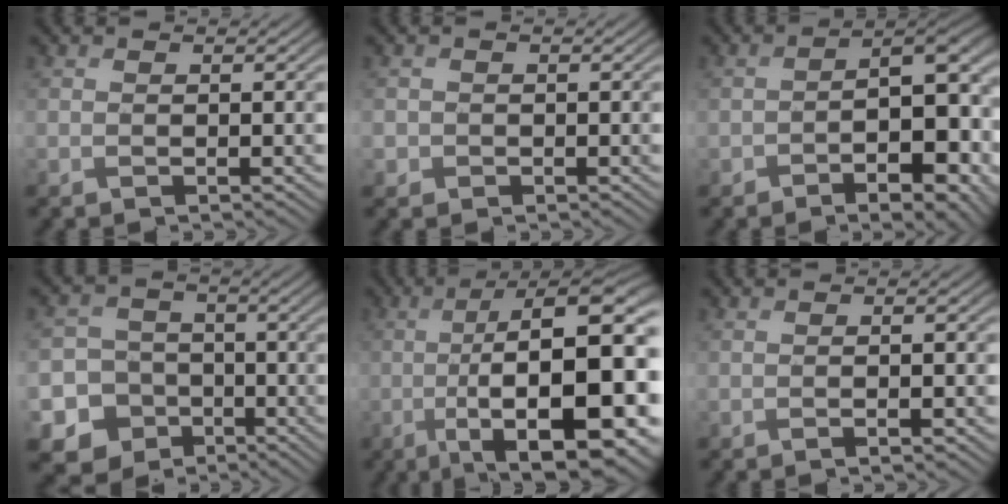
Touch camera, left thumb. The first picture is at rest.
{"total": 1.3, "force": [-0.4, 1.2, 0.1], "torque": [0.003, -0.005, -0.011]}
{"total": 11.2, "force": [-4.1, 5.0, 9.1], "torque": [-0.121, -0.020, -0.050]}
{"total": 11.1, "force": [-4.8, 9.6, 2.6], "torque": [-0.083, -0.029, -0.101]}
{"total": 19.7, "force": [-3.6, 7.2, 18.0], "torque": [-0.263, -0.010, -0.051]}
{"total": 2.3, "force": [-0.4, 0.4, 2.2], "torque": [-0.036, 0.002, -0.010]}